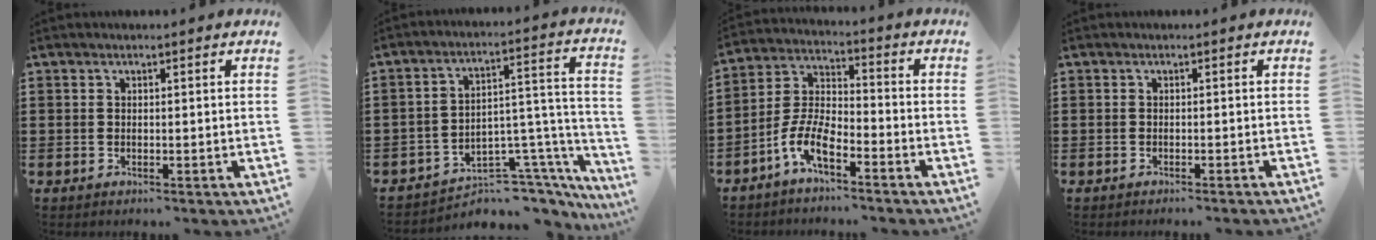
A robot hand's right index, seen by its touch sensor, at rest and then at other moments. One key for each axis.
{"total": 7.0, "fx": -5.7, "fy": 3.2, "fz": 2.6, "tx": -0.039, "ty": 0.007, "tz": -0.104}
{"total": 7.3, "fx": -5.0, "fy": 2.1, "fz": 4.8, "tx": -0.124, "ty": -0.006, "tz": -0.103}
{"total": 0.7, "fx": -0.6, "fy": -0.1, "fz": 0.2, "tx": -0.005, "ty": -0.001, "tz": -0.013}